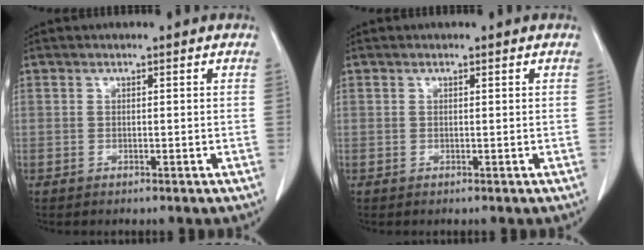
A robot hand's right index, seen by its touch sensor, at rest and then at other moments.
{"total": 0.0}